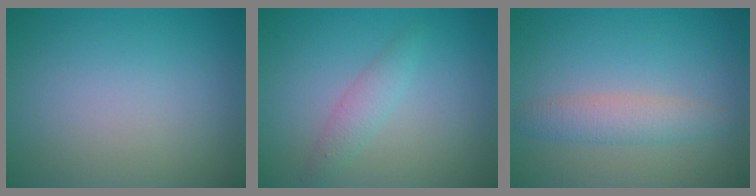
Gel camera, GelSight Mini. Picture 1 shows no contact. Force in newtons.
{"total": 1.8, "press": 1.8, "slide": 0.0}
{"total": 2.4, "press": 2.4, "slide": 0.1}